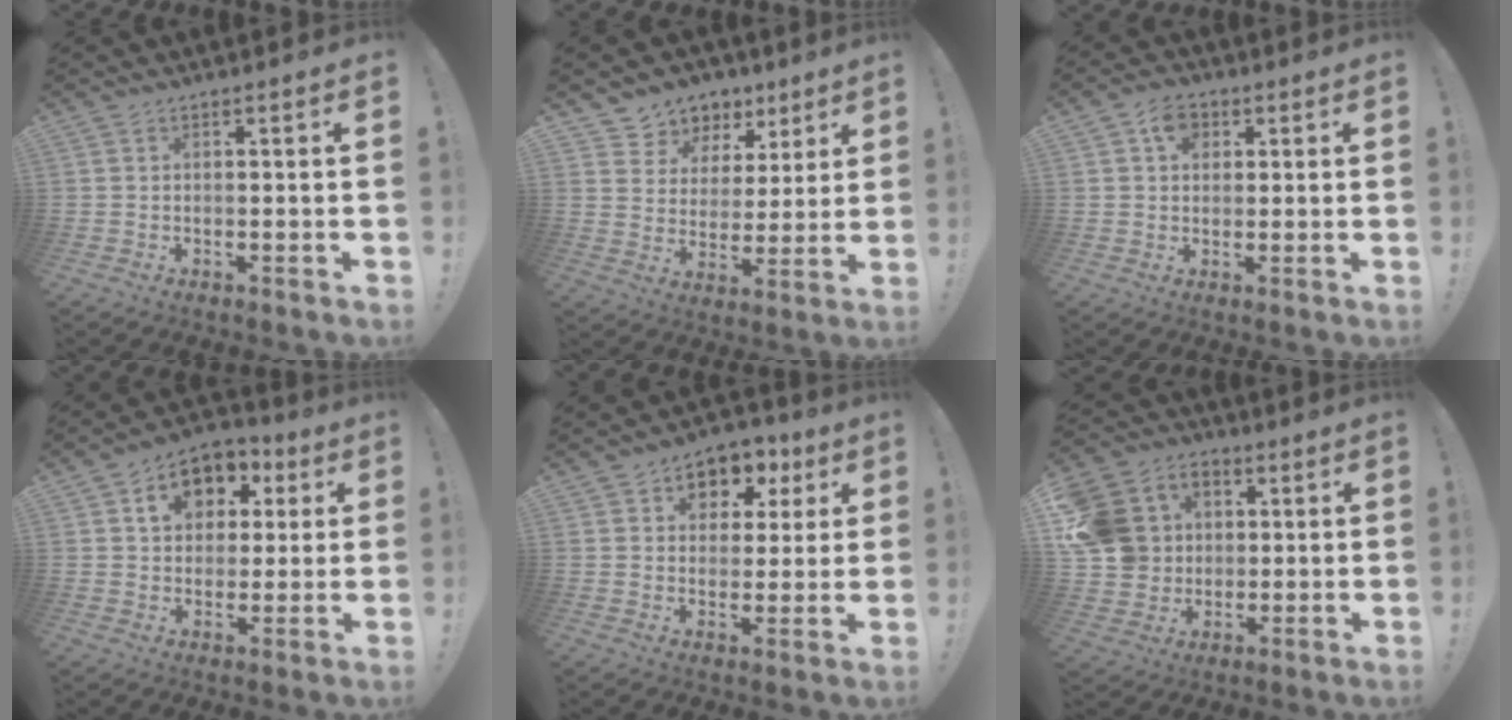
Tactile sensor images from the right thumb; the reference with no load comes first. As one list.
[{"total": 7.8, "force": [4.9, 6.0, 0.9], "torque": [-0.014, -0.048, 0.097]}, {"total": 5.9, "force": [2.0, 4.7, 2.9], "torque": [-0.046, 0.006, 0.037]}, {"total": 11.5, "force": [4.1, 9.2, 5.5], "torque": [-0.074, -0.011, 0.078]}, {"total": 7.5, "force": [2.7, 6.5, 2.7], "torque": [-0.024, -0.019, 0.051]}, {"total": 14.3, "force": [2.5, 13.0, 5.5], "torque": [-0.075, -0.001, 0.060]}]